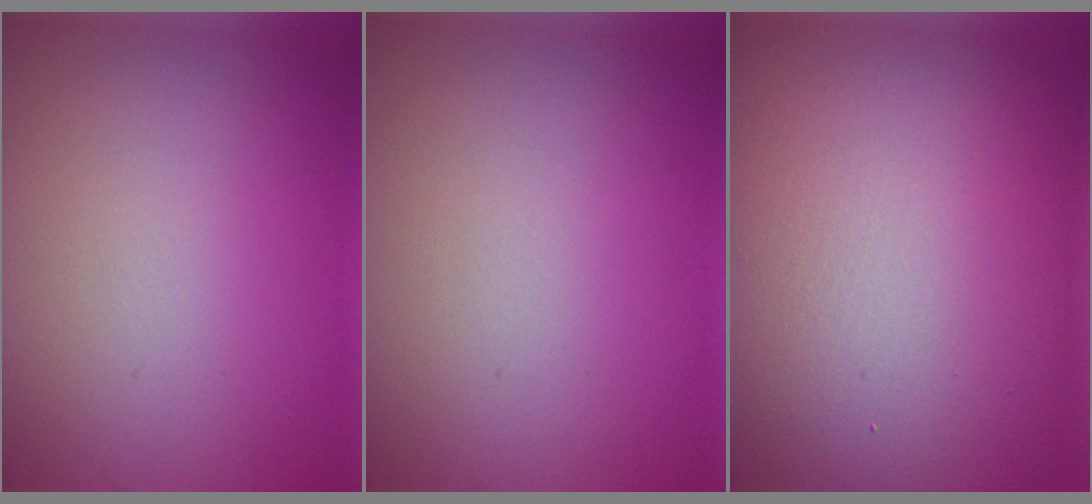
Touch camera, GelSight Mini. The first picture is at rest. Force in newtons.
{"total": 0.0}
{"total": 18.9, "press": 18.8, "slide": 1.2}